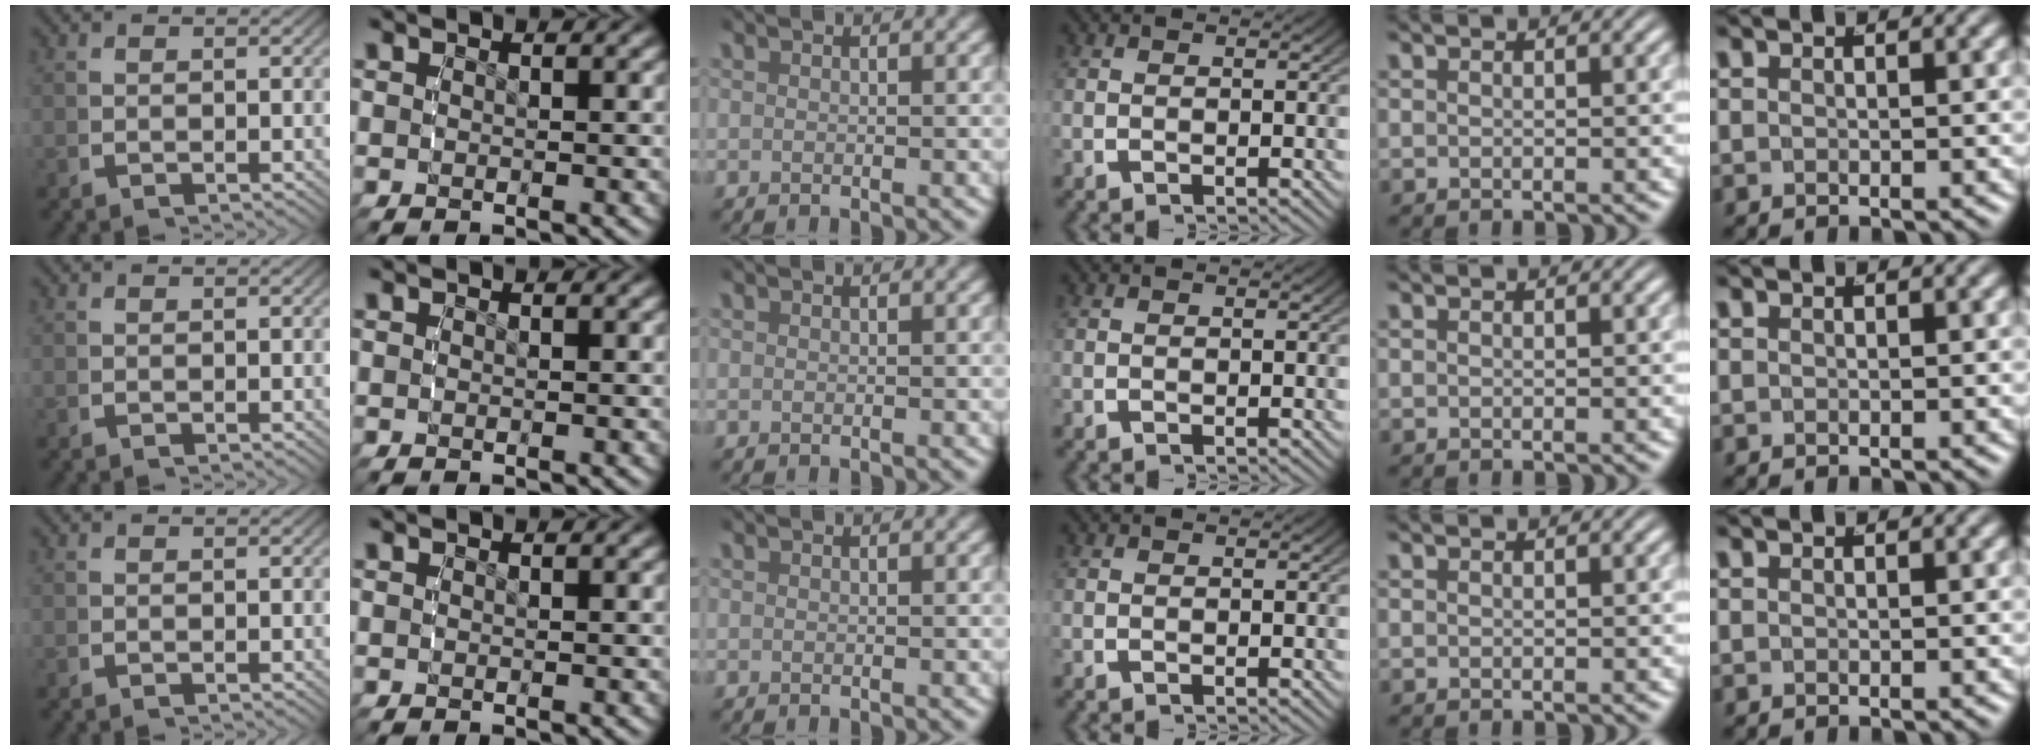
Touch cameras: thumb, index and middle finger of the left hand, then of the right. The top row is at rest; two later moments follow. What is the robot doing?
{"motion": "reach", "object": "measuring cup"}